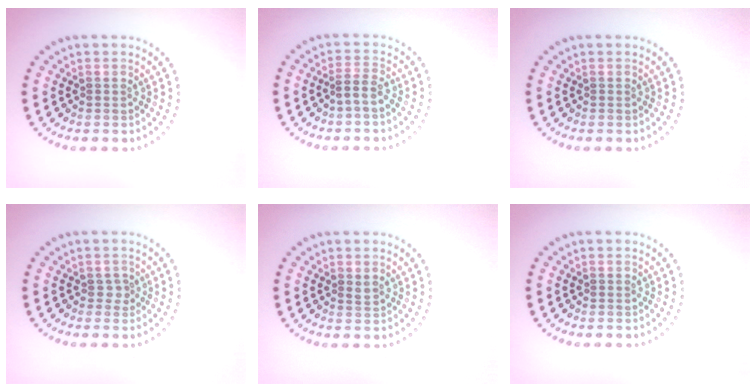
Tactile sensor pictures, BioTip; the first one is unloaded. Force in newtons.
{"total": 1.6, "press": 1.2, "slide": 1.0}
{"total": 0.0}
{"total": 1.0, "press": 0.5, "slide": 0.8}
{"total": 0.7, "press": 0.6, "slide": 0.3}
{"total": 0.0}